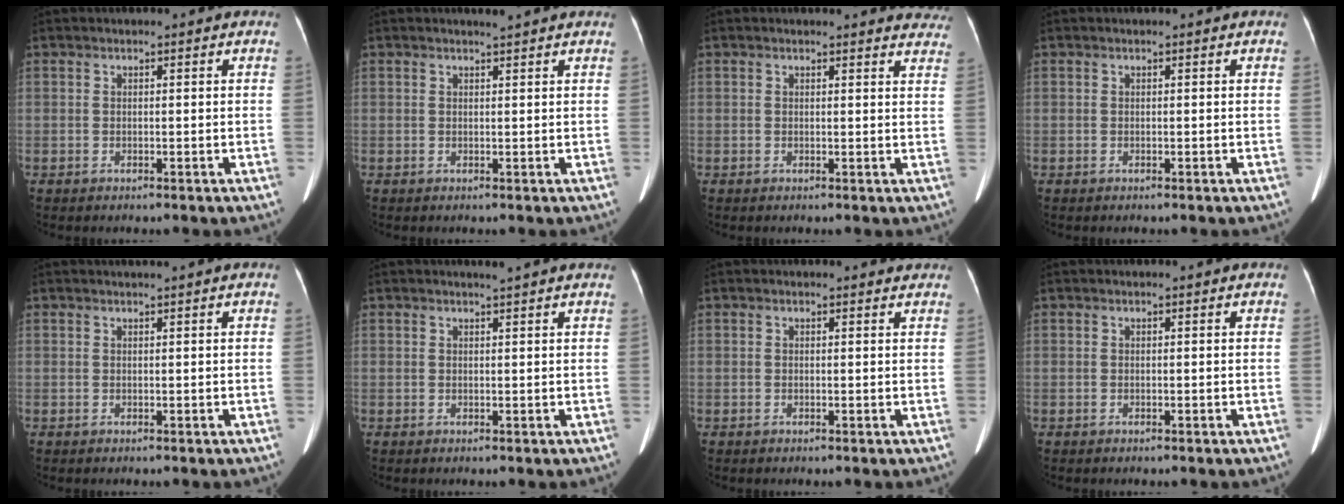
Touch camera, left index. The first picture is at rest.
{"total": 1.8, "force": [1.7, -0.3, 0.7], "torque": [-0.011, 0.003, 0.024]}
{"total": 8.0, "force": [7.8, 1.5, 1.0], "torque": [0.021, -0.029, 0.048]}
{"total": 0.0}
{"total": 1.0, "force": [0.8, -0.3, 0.5], "torque": [-0.012, 0.001, 0.021]}
{"total": 2.2, "force": [1.9, -0.4, 0.9], "torque": [-0.013, 0.004, 0.026]}
{"total": 1.2, "force": [1.2, 0.3, 0.0], "torque": [-0.009, -0.004, 0.005]}
{"total": 0.0}